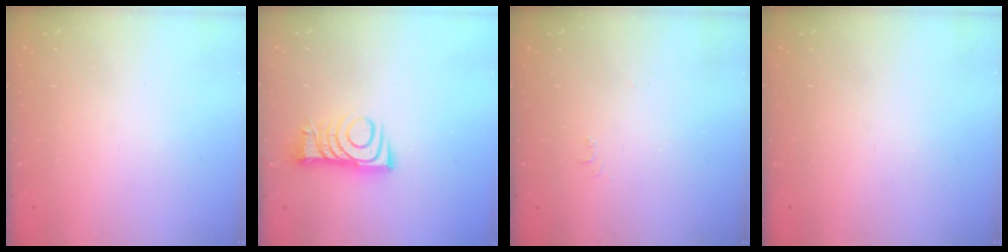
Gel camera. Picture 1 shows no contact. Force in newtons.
{"total": 8.8, "press": 8.8, "slide": 0.6}
{"total": 6.1, "press": 6.1, "slide": 0.7}
{"total": 0.0}